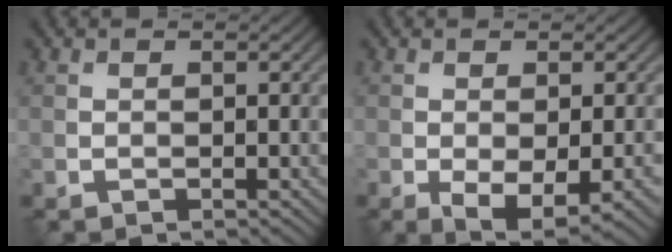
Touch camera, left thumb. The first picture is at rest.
{"total": 6.8, "force": [-2.9, 2.8, 5.5], "torque": [-0.096, -0.020, -0.033]}